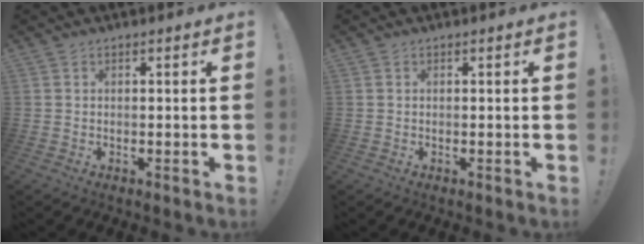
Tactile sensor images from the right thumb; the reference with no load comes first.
{"total": 0.0}